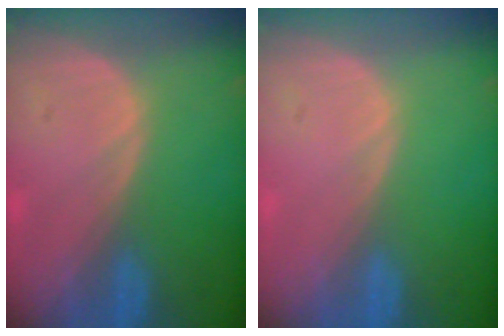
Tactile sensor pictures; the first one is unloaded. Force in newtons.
{"total": 0.0}